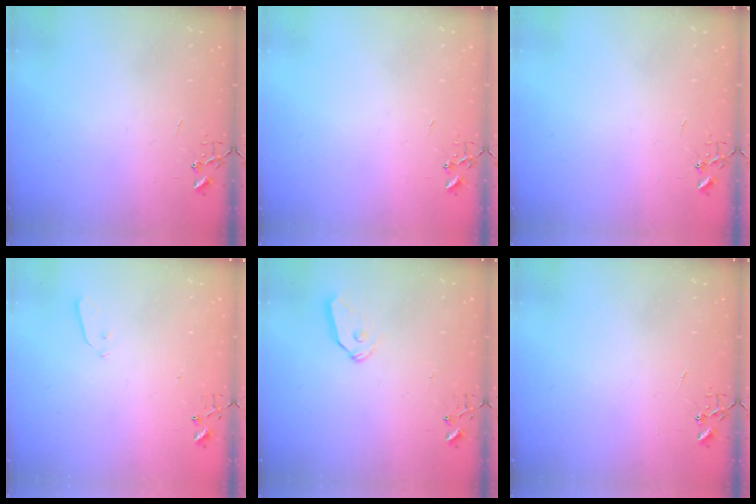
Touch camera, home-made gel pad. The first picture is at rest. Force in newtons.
{"total": 0.0}
{"total": 0.0}
{"total": 2.9, "press": 2.8, "slide": 0.8}
{"total": 7.2, "press": 7.2, "slide": 0.4}
{"total": 0.0}